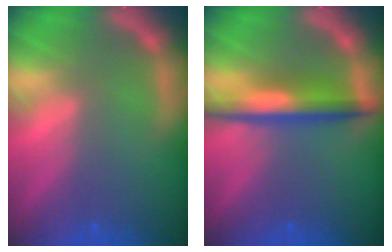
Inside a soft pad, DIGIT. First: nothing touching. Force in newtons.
{"total": 5.0}